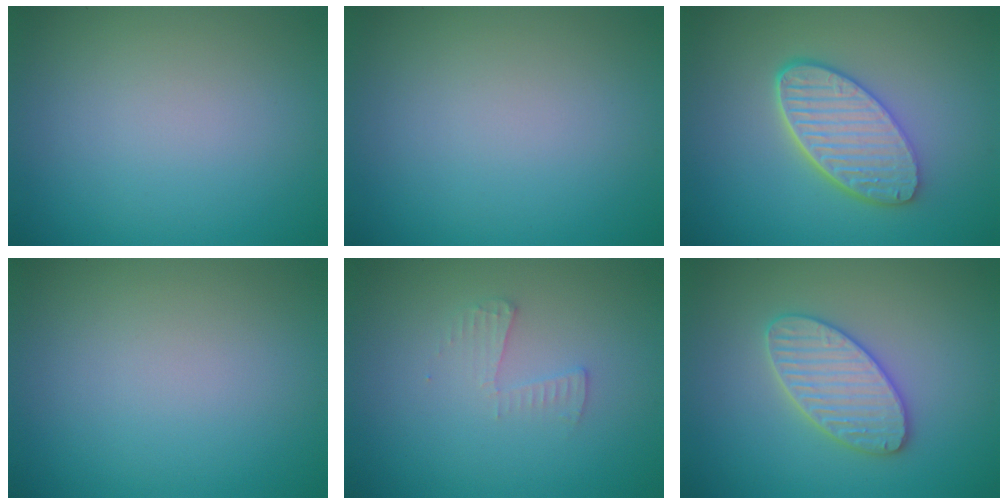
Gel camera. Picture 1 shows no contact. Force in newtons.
{"total": 0.0}
{"total": 5.6, "press": 4.4, "slide": 3.4}
{"total": 0.0}
{"total": 1.4, "press": 1.4, "slide": 0.1}
{"total": 4.4, "press": 4.3, "slide": 0.5}